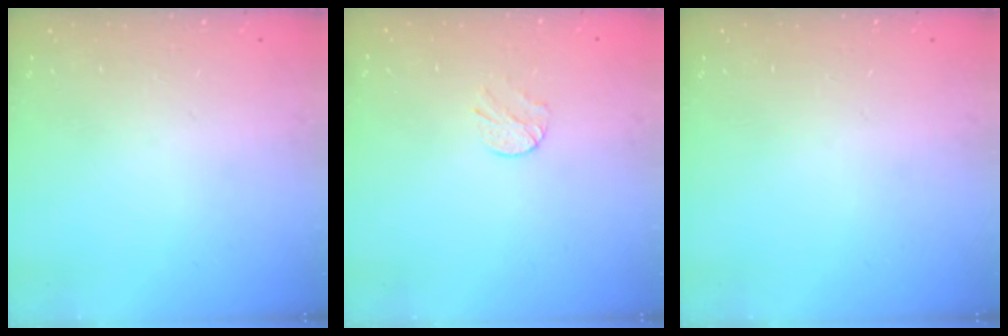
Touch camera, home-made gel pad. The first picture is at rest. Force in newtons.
{"total": 3.1, "press": 3.0, "slide": 0.4}
{"total": 0.0}